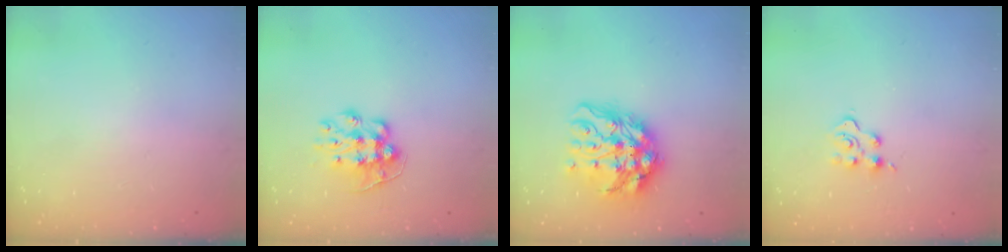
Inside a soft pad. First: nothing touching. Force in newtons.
{"total": 9.4, "press": 9.4, "slide": 0.2}
{"total": 15.3, "press": 15.2, "slide": 2.0}
{"total": 4.6, "press": 4.6, "slide": 0.5}